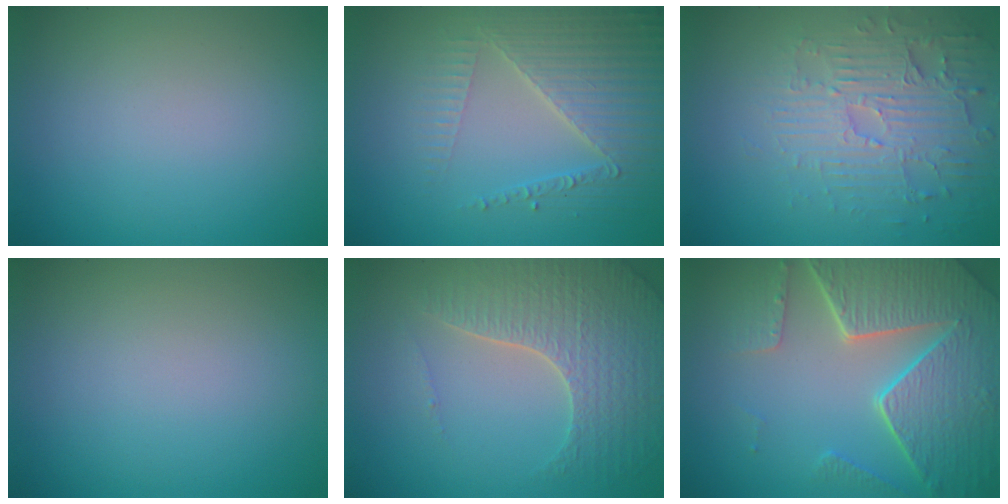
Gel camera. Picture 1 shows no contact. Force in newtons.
{"total": 4.3, "press": 4.1, "slide": 1.3}
{"total": 4.1, "press": 3.8, "slide": 1.5}
{"total": 0.0}
{"total": 5.0, "press": 4.5, "slide": 2.3}
{"total": 8.4, "press": 6.1, "slide": 5.8}